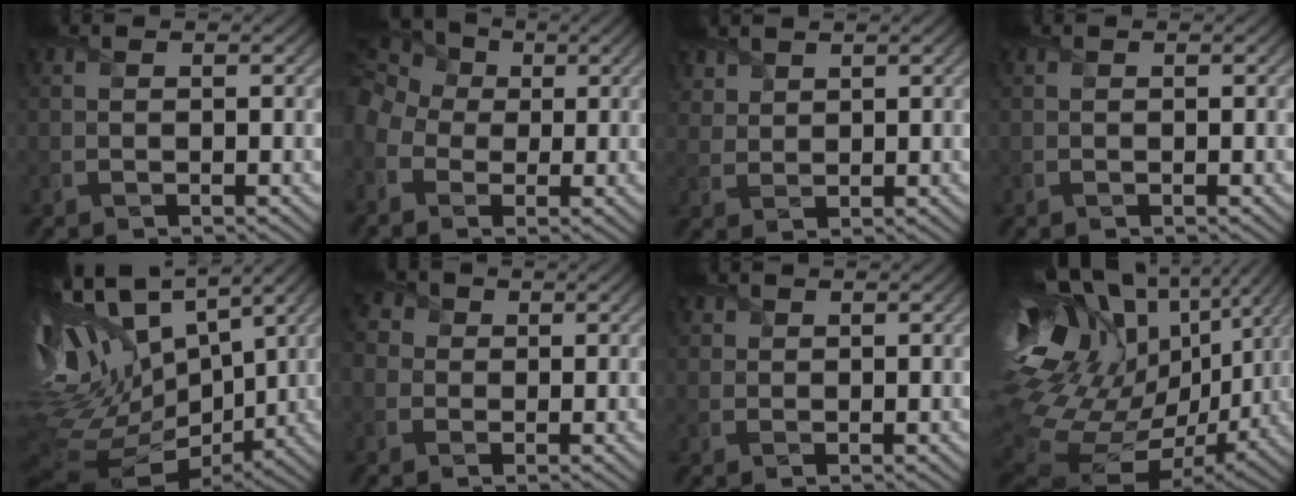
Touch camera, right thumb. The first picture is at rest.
{"total": 9.3, "force": [0.6, 7.4, 5.7], "torque": [-0.167, 0.012, -0.001]}
{"total": 3.5, "force": [2.6, 2.0, 1.0], "torque": [-0.034, -0.002, 0.064]}
{"total": 0.0}
{"total": 18.6, "force": [3.4, 10.0, 15.3], "torque": [-0.323, 0.017, 0.088]}
{"total": 4.1, "force": [1.1, 3.6, 1.7], "torque": [-0.063, 0.016, 0.000]}
{"total": 1.8, "force": [1.3, 1.1, 0.4], "torque": [-0.012, 0.002, 0.026]}
{"total": 20.3, "force": [3.8, 13.2, 14.8], "torque": [-0.324, -0.020, 0.112]}